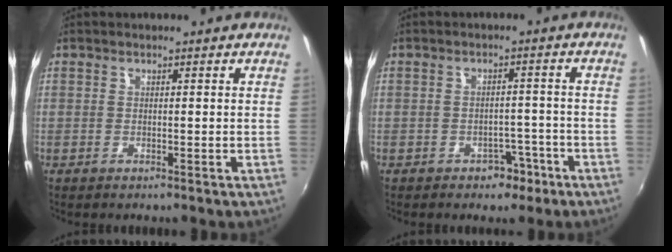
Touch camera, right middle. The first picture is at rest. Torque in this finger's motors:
{"motor_torque": [-0.24, -0.35, 0.00, 0.02]}